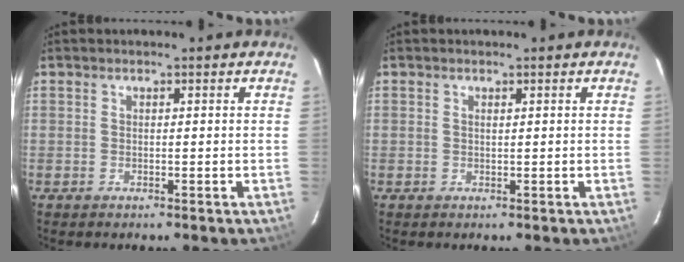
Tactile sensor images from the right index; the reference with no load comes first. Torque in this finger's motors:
{"motor_torque": [0.04, 0.30, -0.08, 0.00]}